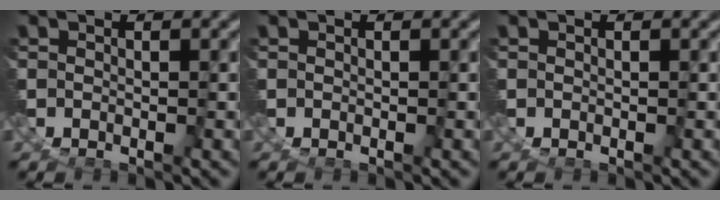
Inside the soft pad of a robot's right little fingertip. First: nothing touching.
{"total": 0.0}
{"total": 0.0}